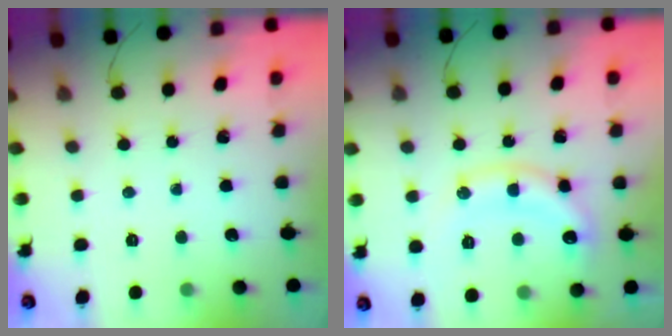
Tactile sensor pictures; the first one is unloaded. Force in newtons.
{"total": 13.0, "press": 12.9, "slide": 0.7}